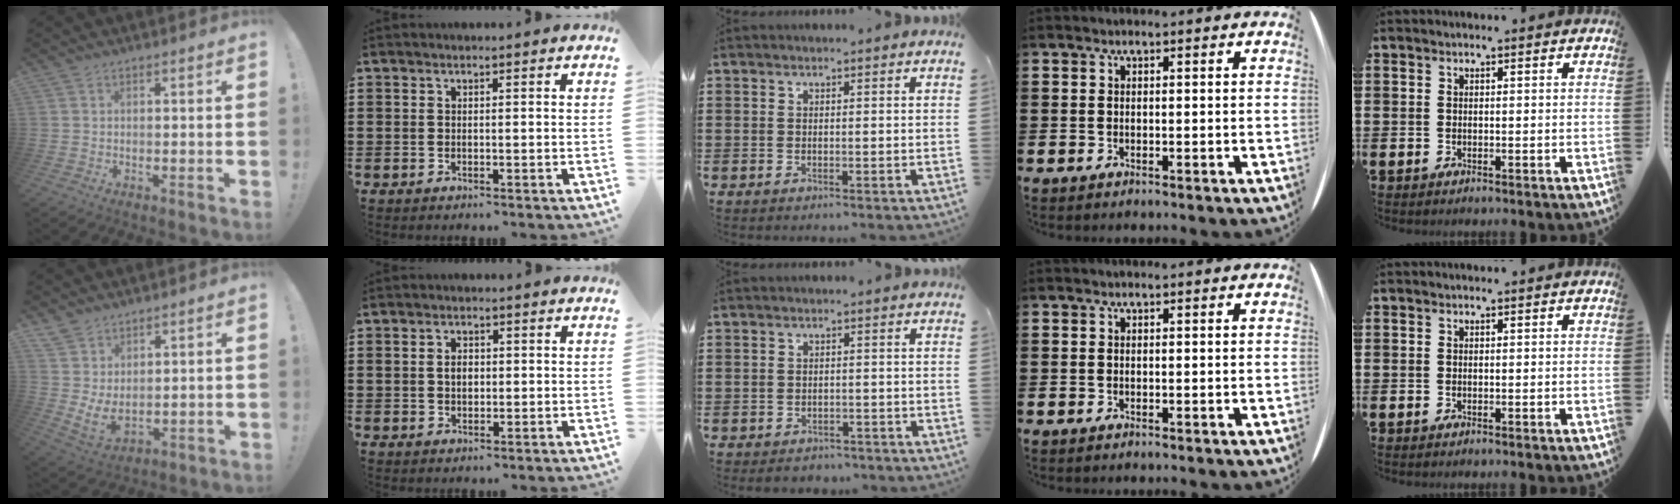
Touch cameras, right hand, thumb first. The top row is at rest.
{"thumb": {"total": 6.2, "force": [3.6, 3.3, 3.7], "torque": [-0.075, -0.037, 0.072]}, "index": {"total": 2.5, "force": [0.2, 1.7, 1.9], "torque": [-0.039, 0.007, 0.002]}, "middle": {"total": 1.4, "force": [-1.4, 0.4, 0.1], "torque": [-0.009, -0.001, -0.029]}}